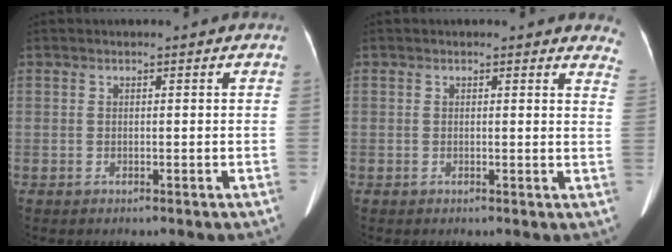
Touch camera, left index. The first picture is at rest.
{"total": 6.4, "force": [6.0, 2.0, 1.2], "torque": [0.015, -0.020, 0.028]}